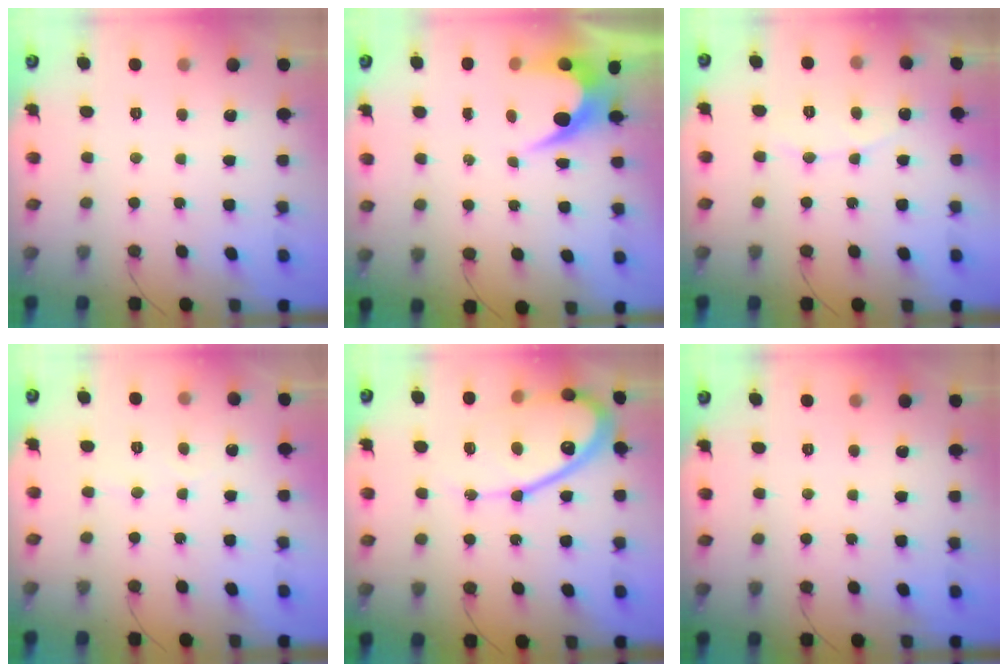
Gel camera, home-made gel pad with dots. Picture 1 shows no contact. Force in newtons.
{"total": 6.1, "press": 6.1, "slide": 0.3}
{"total": 5.8, "press": 5.8, "slide": 0.2}
{"total": 2.3, "press": 2.3, "slide": 0.2}
{"total": 15.4, "press": 15.4, "slide": 1.3}
{"total": 0.0}